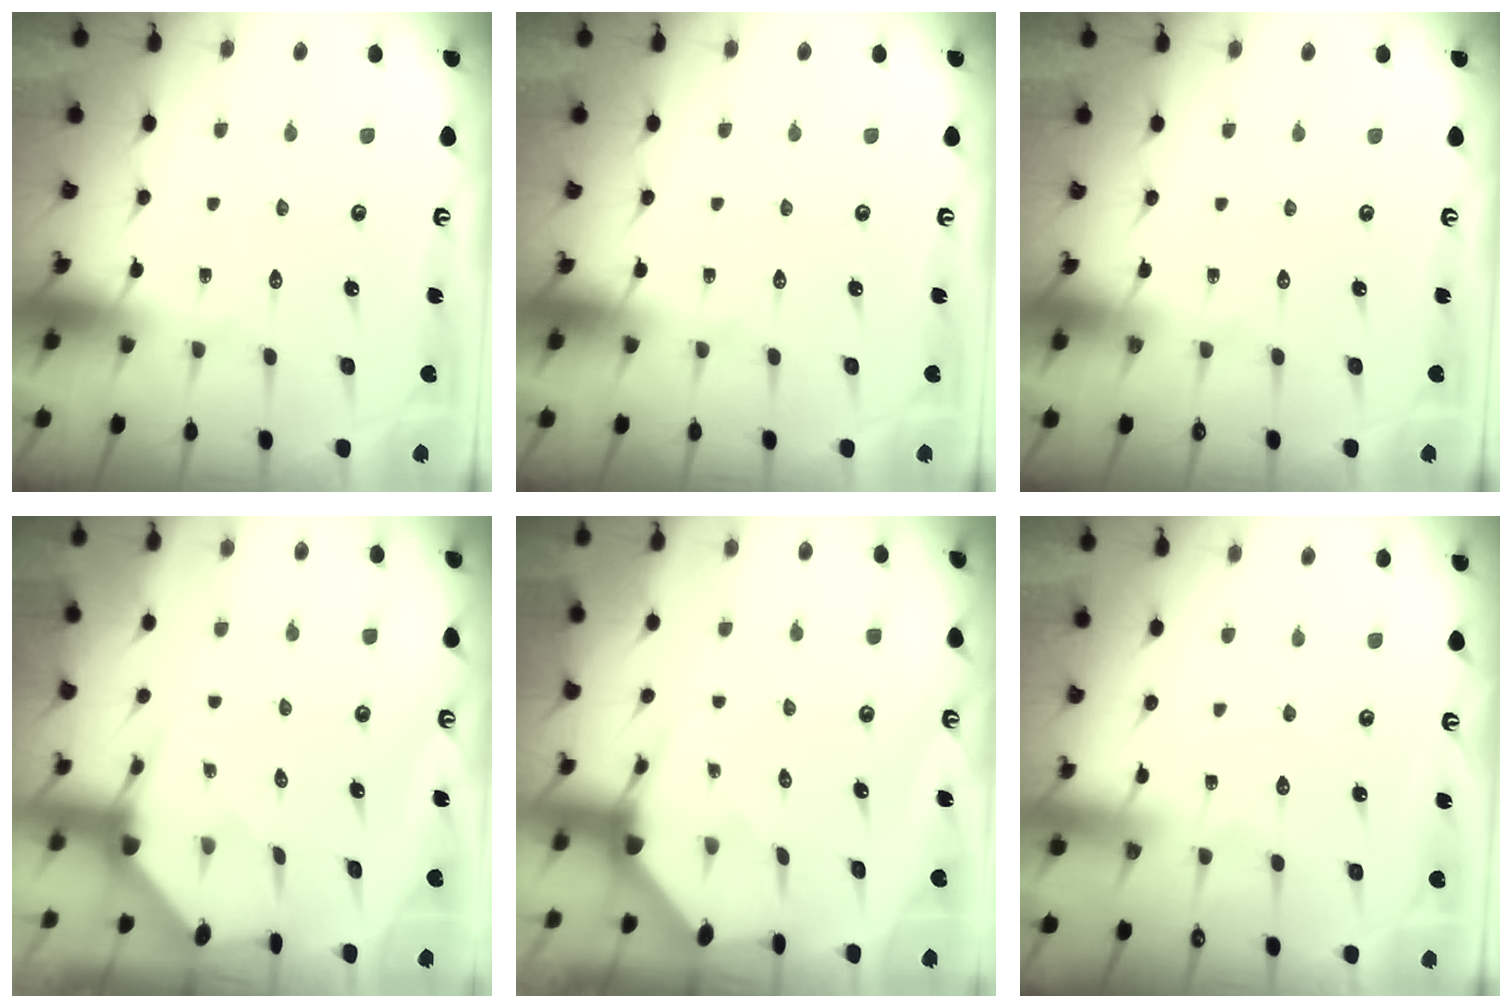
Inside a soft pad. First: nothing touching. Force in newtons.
{"total": 0.0}
{"total": 0.0}
{"total": 3.2, "press": 3.2, "slide": 0.3}
{"total": 3.1, "press": 3.1, "slide": 0.1}
{"total": 3.3, "press": 3.2, "slide": 0.4}